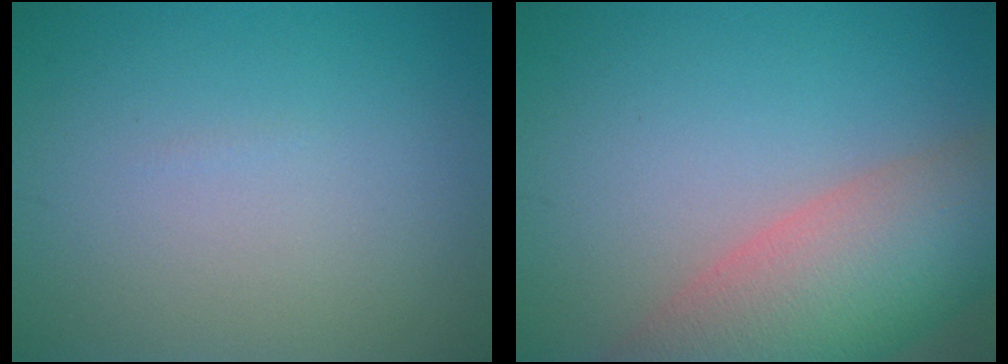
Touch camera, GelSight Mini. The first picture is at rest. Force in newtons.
{"total": 10.3, "press": 10.3, "slide": 1.0}